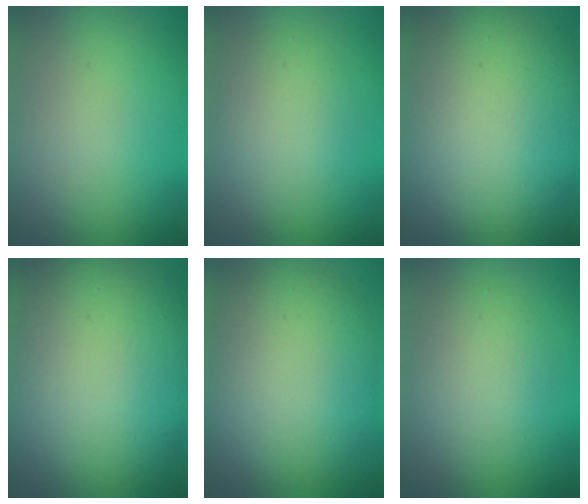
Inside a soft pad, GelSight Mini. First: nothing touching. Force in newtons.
{"total": 2.7, "press": 2.7, "slide": 0.3}
{"total": 13.3, "press": 13.3, "slide": 0.5}
{"total": 14.1, "press": 14.0, "slide": 1.3}
{"total": 8.8, "press": 8.7, "slide": 0.5}
{"total": 3.0, "press": 3.0, "slide": 0.2}